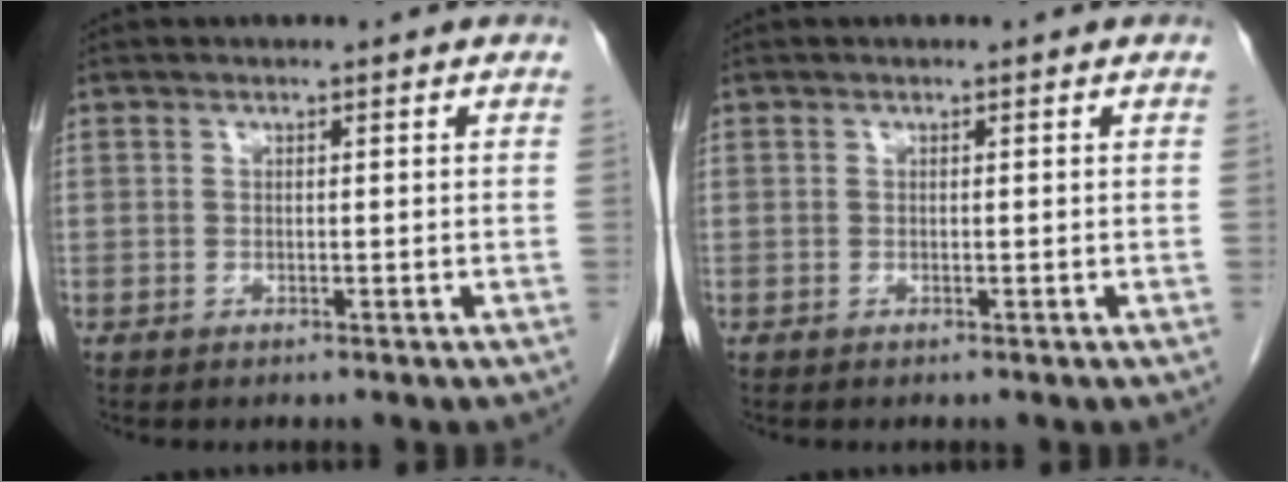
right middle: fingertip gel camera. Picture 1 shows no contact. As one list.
[{"total": 0.0}]